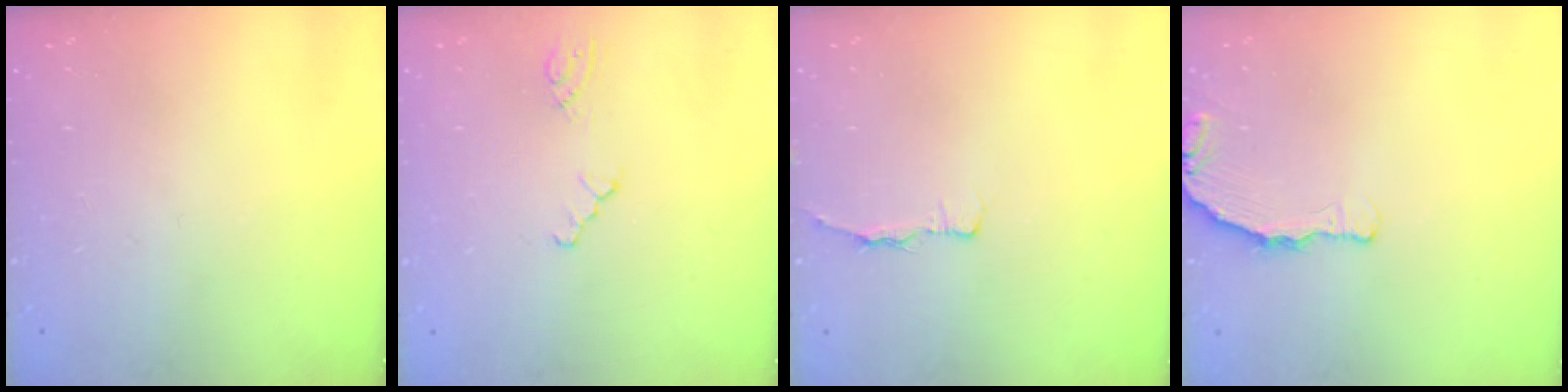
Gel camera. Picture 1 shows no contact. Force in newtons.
{"total": 2.1, "press": 2.0, "slide": 0.4}
{"total": 3.1, "press": 3.1, "slide": 0.5}
{"total": 6.2, "press": 5.4, "slide": 3.1}